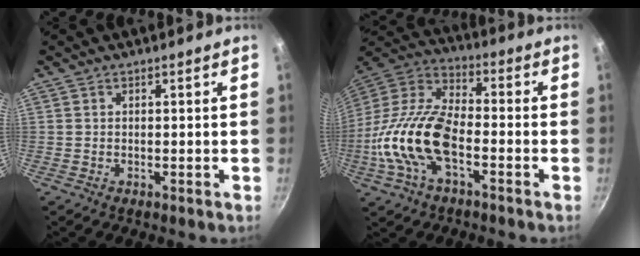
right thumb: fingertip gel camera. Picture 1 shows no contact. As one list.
[{"total": 18.3, "force": [-5.2, 9.1, 15.0], "torque": [-0.285, 0.039, -0.118]}]